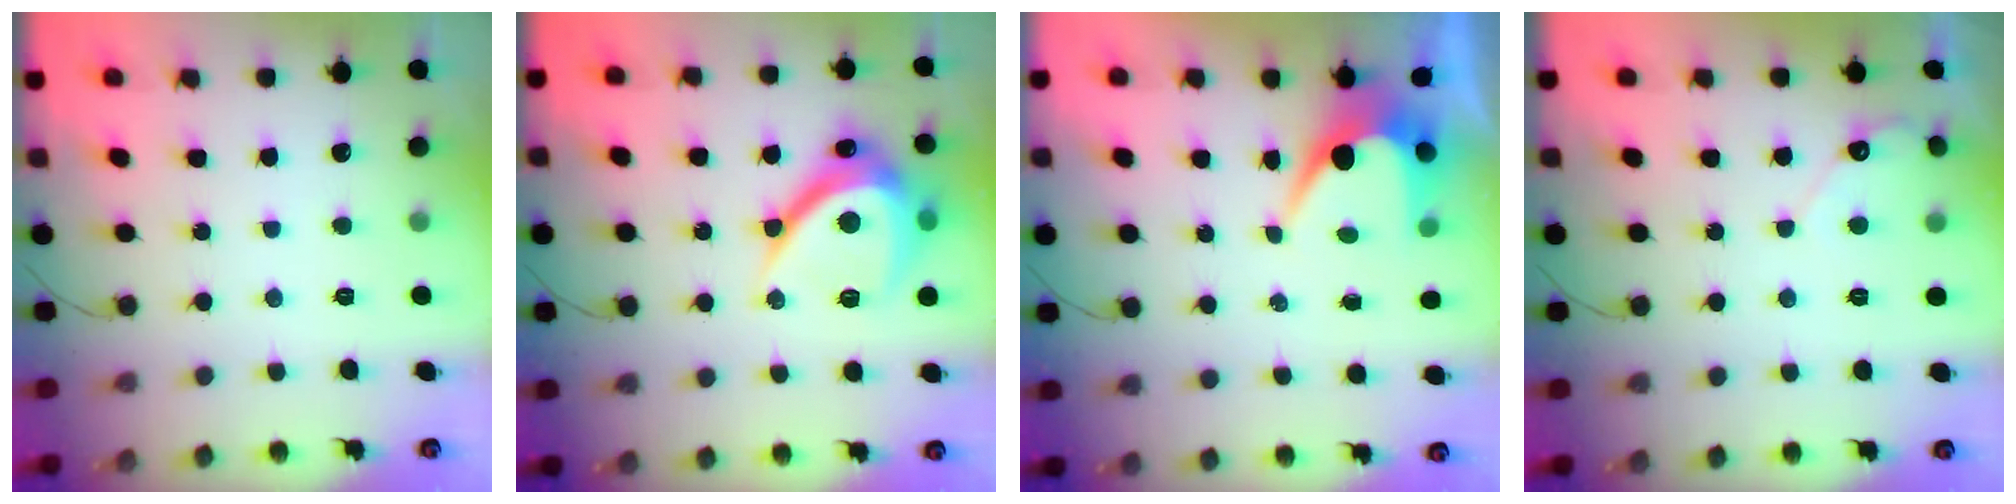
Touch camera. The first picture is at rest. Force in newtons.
{"total": 14.7, "press": 14.7, "slide": 0.5}
{"total": 6.1, "press": 6.1, "slide": 0.4}
{"total": 3.9, "press": 3.9, "slide": 0.2}